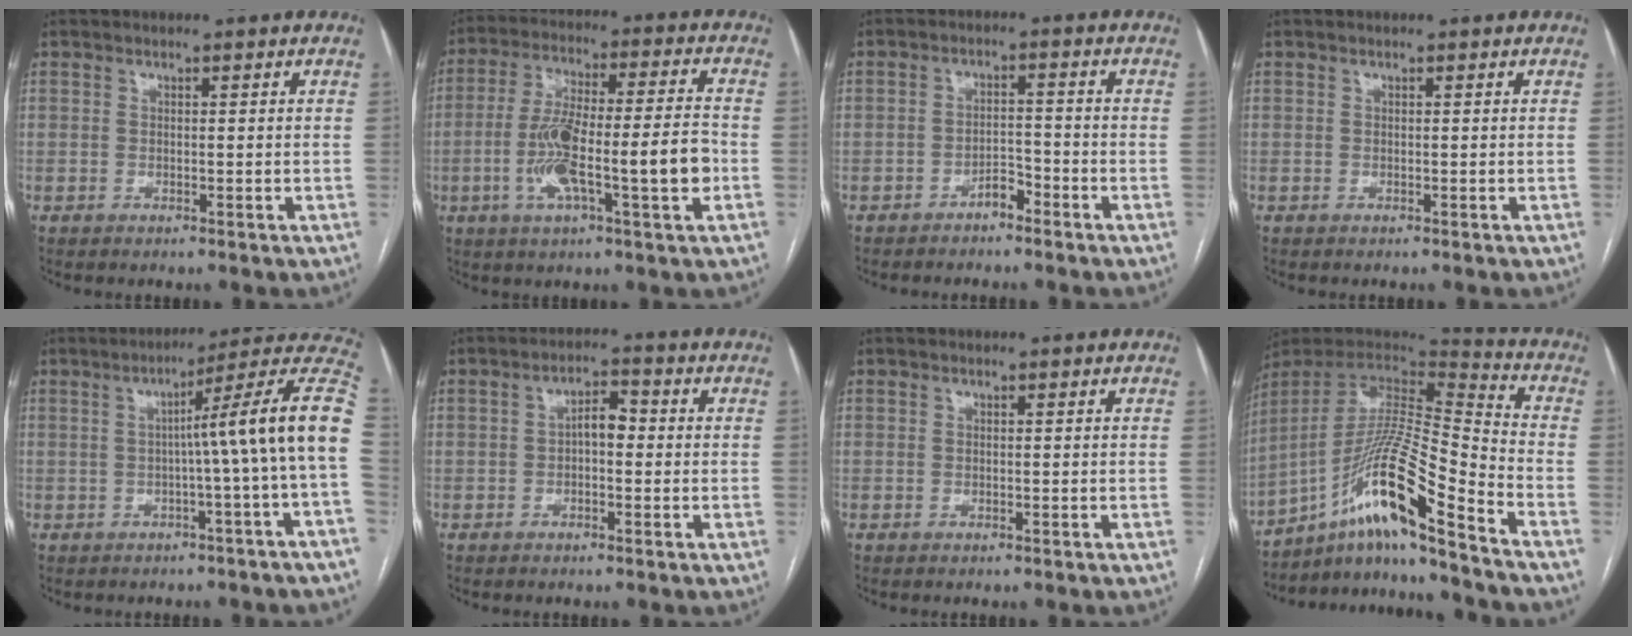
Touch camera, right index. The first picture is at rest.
{"total": 14.8, "force": [-3.5, 1.6, 14.3], "torque": [-0.255, 0.012, -0.059]}
{"total": 2.9, "force": [-2.2, 1.2, 1.4], "torque": [-0.018, 0.006, -0.039]}
{"total": 0.0}
{"total": 13.1, "force": [-0.5, -2.2, 12.9], "torque": [-0.156, 0.029, -0.015]}
{"total": 3.6, "force": [-0.2, 1.6, 3.2], "torque": [-0.050, 0.018, -0.005]}
{"total": 0.0}
{"total": 17.9, "force": [-11.7, -0.2, 13.5], "torque": [-0.270, 0.002, -0.214]}